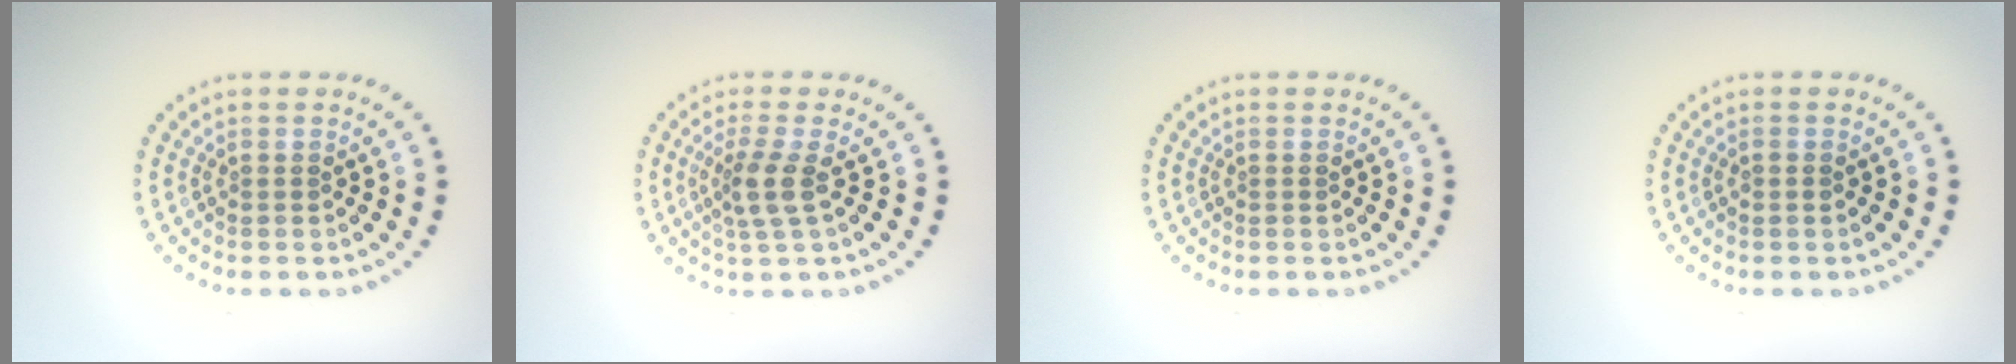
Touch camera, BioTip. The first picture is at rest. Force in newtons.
{"total": 2.7, "press": 2.1, "slide": 1.7}
{"total": 0.0}
{"total": 0.6, "press": 0.5, "slide": 0.2}